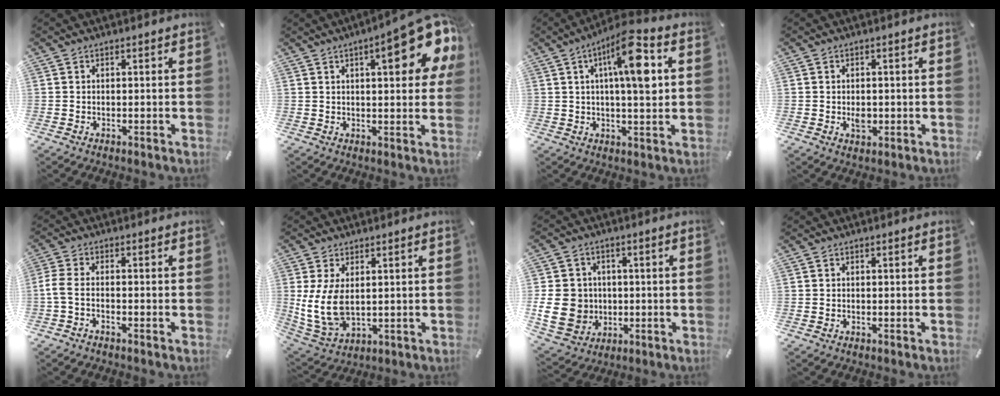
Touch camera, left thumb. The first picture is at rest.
{"total": 16.4, "force": [7.4, 5.2, 13.8], "torque": [-0.174, -0.035, 0.110]}
{"total": 13.4, "force": [4.0, 3.6, 12.3], "torque": [-0.205, -0.006, 0.059]}
{"total": 2.9, "force": [-0.4, 2.0, 2.0], "torque": [-0.027, 0.000, -0.008]}
{"total": 3.3, "force": [-1.9, 1.0, 2.5], "torque": [-0.063, -0.001, -0.040]}
{"total": 9.2, "force": [1.2, 5.6, 7.3], "torque": [-0.175, -0.010, 0.023]}
{"total": 11.7, "force": [-0.7, 10.5, 5.1], "torque": [-0.126, 0.009, -0.011]}
{"total": 0.0}